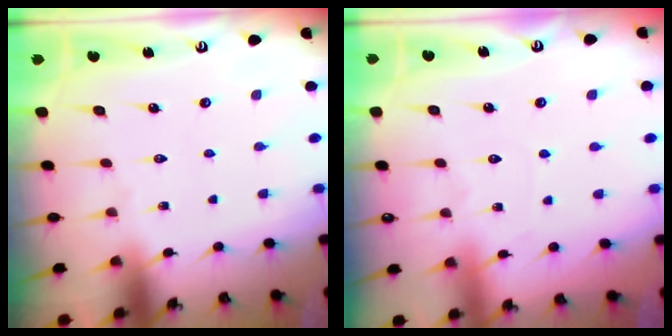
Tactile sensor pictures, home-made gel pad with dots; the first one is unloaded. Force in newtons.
{"total": 2.9, "press": 2.8, "slide": 0.4}